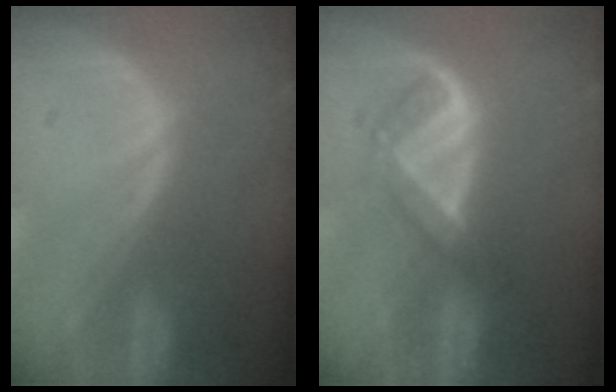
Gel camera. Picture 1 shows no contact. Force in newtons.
{"total": 5.4, "press": 4.5, "slide": 3.1}